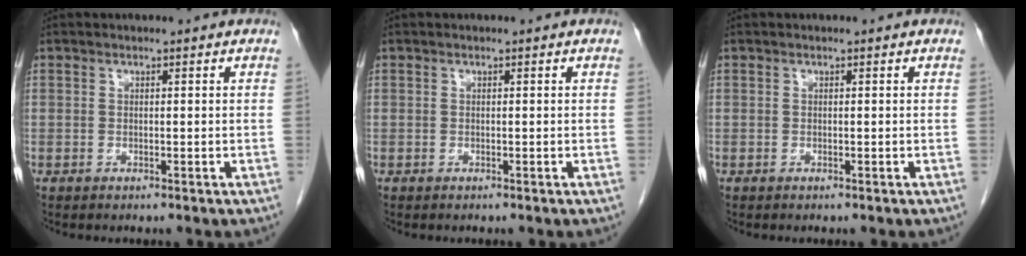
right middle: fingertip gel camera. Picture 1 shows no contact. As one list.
[{"total": 0.0}, {"total": 0.0}]